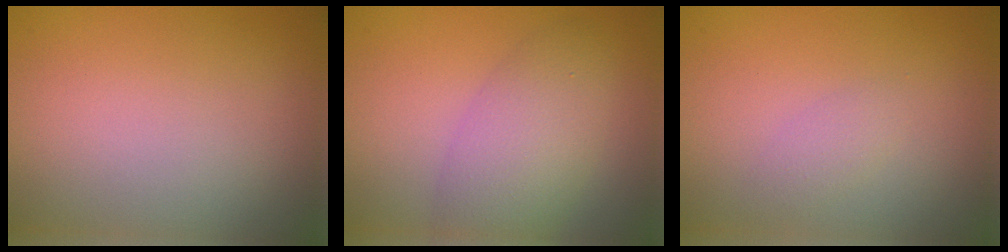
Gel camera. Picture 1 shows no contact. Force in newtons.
{"total": 4.8, "press": 4.8, "slide": 0.2}
{"total": 1.2, "press": 1.2, "slide": 0.1}